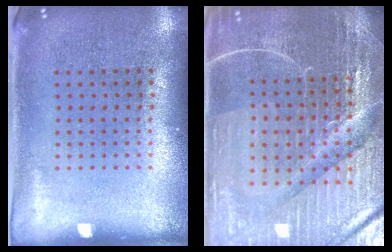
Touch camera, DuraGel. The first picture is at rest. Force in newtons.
{"total": 5.6, "press": 5.2, "slide": 2.0}